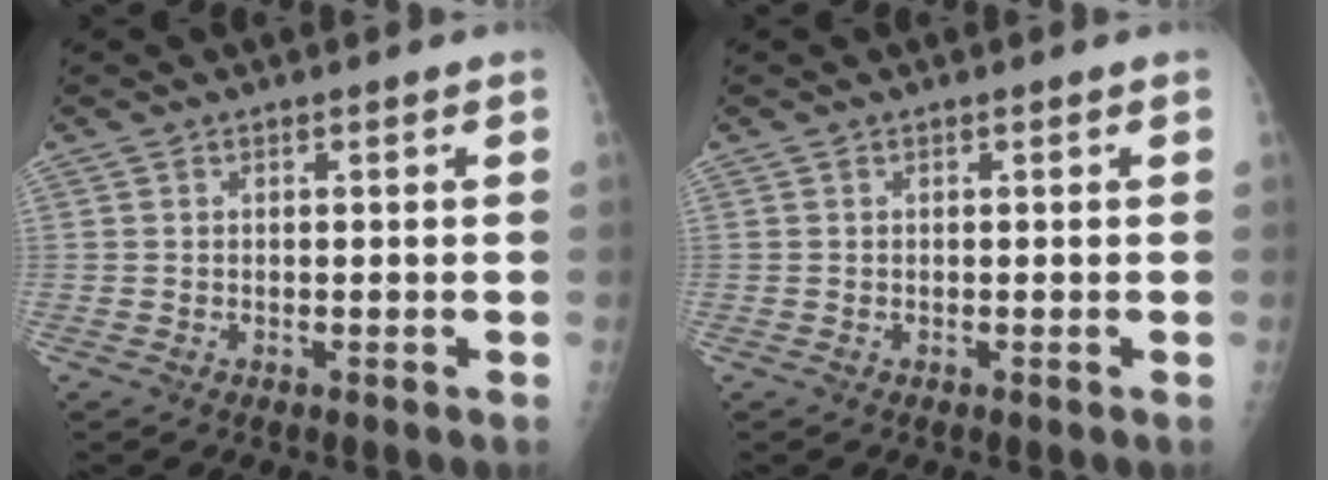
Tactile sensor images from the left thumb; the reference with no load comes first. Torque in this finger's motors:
{"motor_torque": [-0.45, 0.48, 0.04, 0.03, 0.00]}